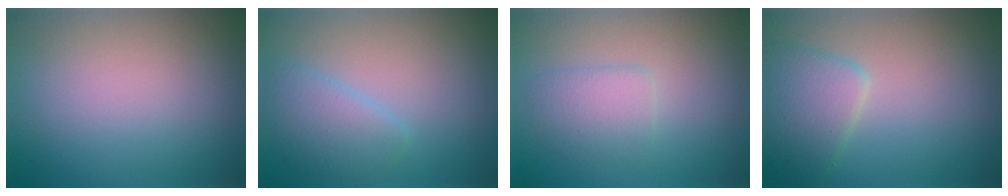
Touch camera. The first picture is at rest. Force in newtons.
{"total": 2.7, "press": 2.7, "slide": 0.2}
{"total": 2.1, "press": 2.1, "slide": 0.0}
{"total": 3.5, "press": 3.5, "slide": 0.2}